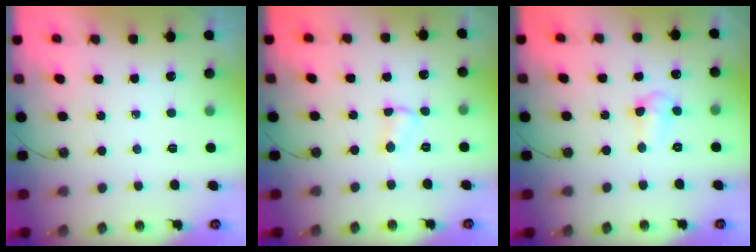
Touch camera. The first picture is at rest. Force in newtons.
{"total": 2.9, "press": 2.9, "slide": 0.5}
{"total": 3.9, "press": 3.8, "slide": 1.0}